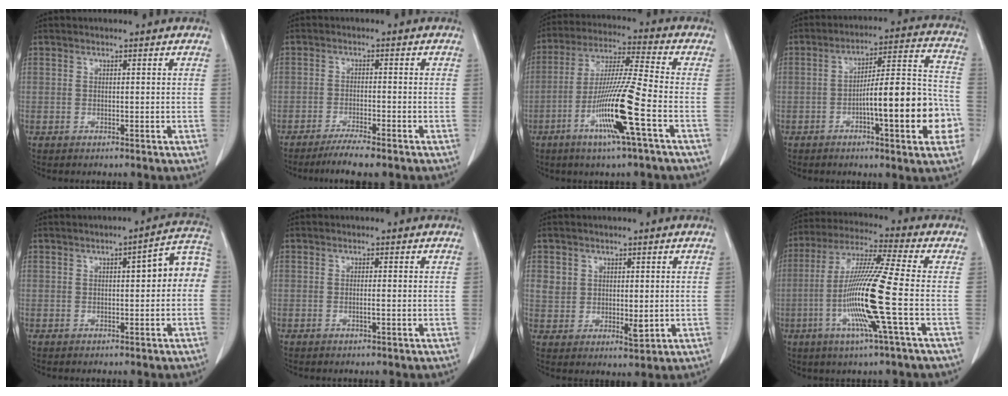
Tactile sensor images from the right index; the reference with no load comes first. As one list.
[{"total": 5.0, "force": [-4.1, 0.0, 3.0], "torque": [-0.051, -0.011, -0.069]}, {"total": 13.4, "force": [-5.2, -1.0, 12.4], "torque": [-0.243, -0.015, -0.102]}, {"total": 16.4, "force": [-4.7, 2.7, 15.5], "torque": [-0.208, 0.025, -0.064]}, {"total": 6.7, "force": [0.4, 1.6, 6.4], "torque": [-0.075, 0.031, -0.002]}, {"total": 0.8, "force": [-0.2, -0.1, 0.7], "torque": [-0.015, -0.001, -0.004]}, {"total": 4.8, "force": [1.1, 3.7, 2.9], "torque": [-0.042, -0.008, 0.028]}, {"total": 14.6, "force": [-3.3, -1.3, 14.1], "torque": [-0.285, -0.013, -0.076]}]